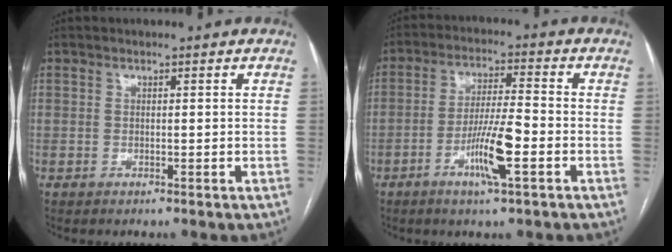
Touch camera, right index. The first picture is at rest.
{"total": 8.6, "force": [-3.4, 0.4, 7.9], "torque": [-0.153, -0.006, -0.064]}